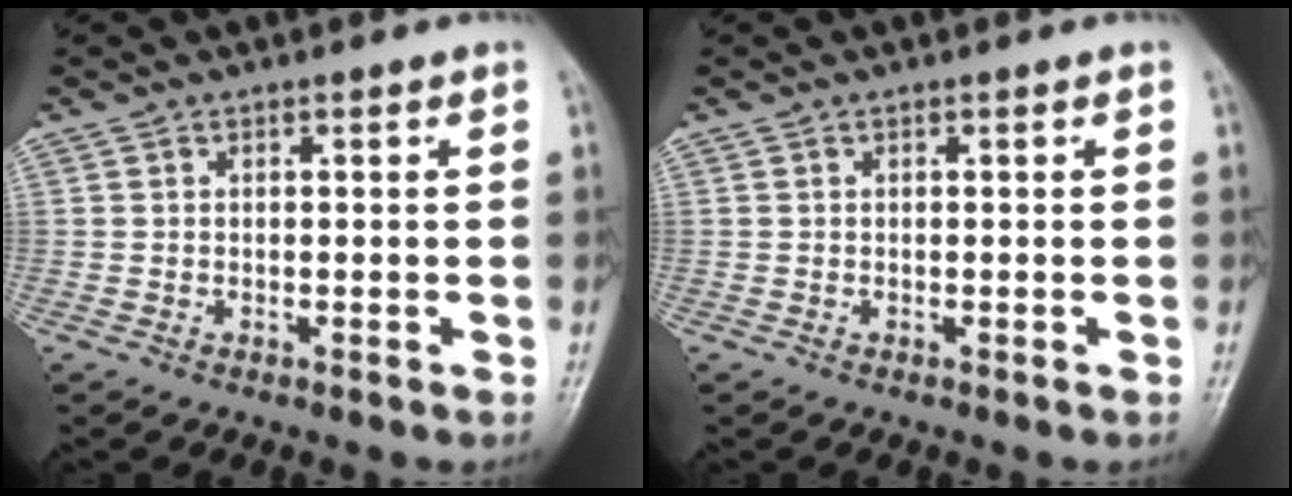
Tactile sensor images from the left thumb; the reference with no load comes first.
{"total": 0.0}